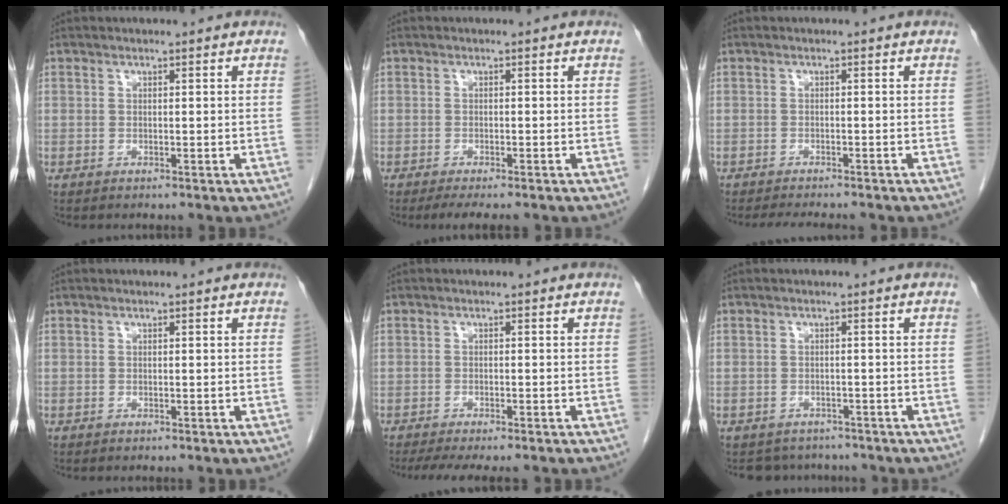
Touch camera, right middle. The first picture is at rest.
{"total": 4.6, "force": [-3.7, 0.9, 2.6], "torque": [-0.033, -0.010, -0.052]}
{"total": 5.8, "force": [-5.2, 0.9, 2.4], "torque": [-0.027, -0.007, -0.072]}
{"total": 0.0}
{"total": 8.2, "force": [-6.9, 1.4, 4.4], "torque": [-0.059, -0.009, -0.099]}
{"total": 4.5, "force": [-4.0, 2.1, -0.1], "torque": [0.005, 0.005, -0.051]}